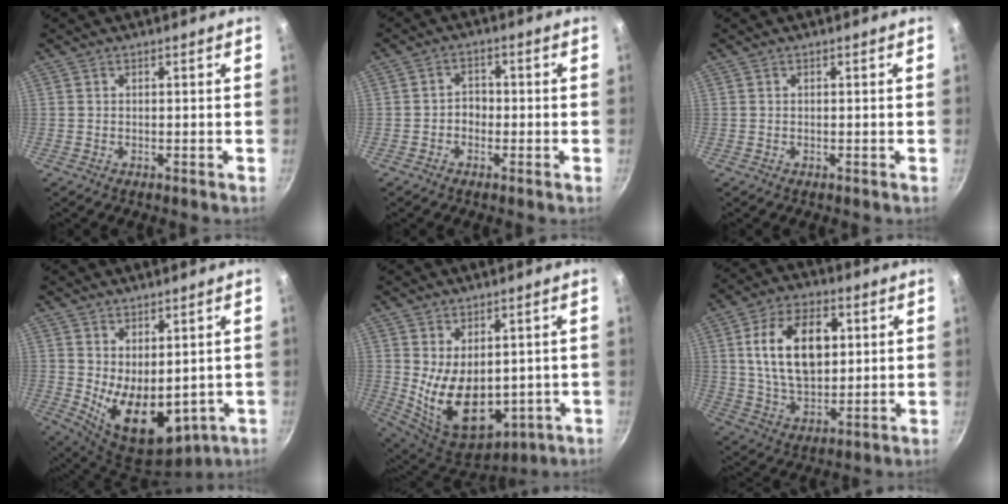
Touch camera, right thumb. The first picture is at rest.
{"total": 3.0, "force": [-1.0, 2.4, 1.4], "torque": [-0.001, 0.014, -0.019]}
{"total": 0.0}
{"total": 12.1, "force": [0.6, 7.4, 9.6], "torque": [-0.129, -0.036, 0.038]}
{"total": 15.0, "force": [-0.1, 9.7, 11.4], "torque": [-0.163, -0.034, 0.034]}
{"total": 16.4, "force": [3.4, 10.1, 12.4], "torque": [-0.190, -0.005, 0.061]}